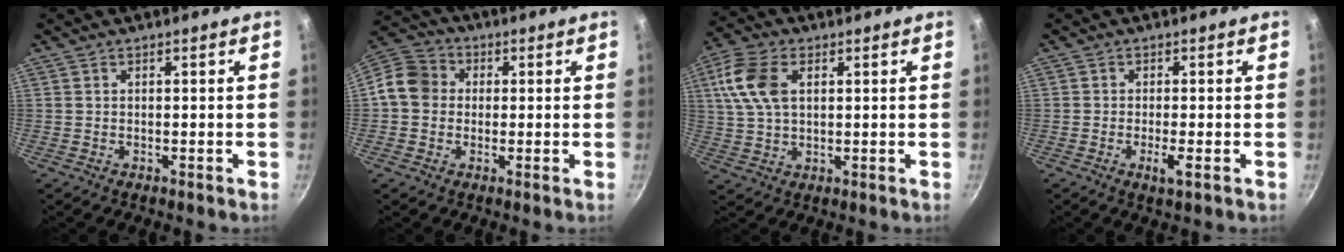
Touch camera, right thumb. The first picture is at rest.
{"total": 8.4, "force": [0.1, 7.4, 3.9], "torque": [-0.042, 0.021, -0.022]}
{"total": 10.4, "force": [2.9, 6.4, 7.7], "torque": [-0.151, 0.008, 0.049]}
{"total": 2.7, "force": [-1.0, 0.4, 2.5], "torque": [-0.050, 0.002, -0.017]}